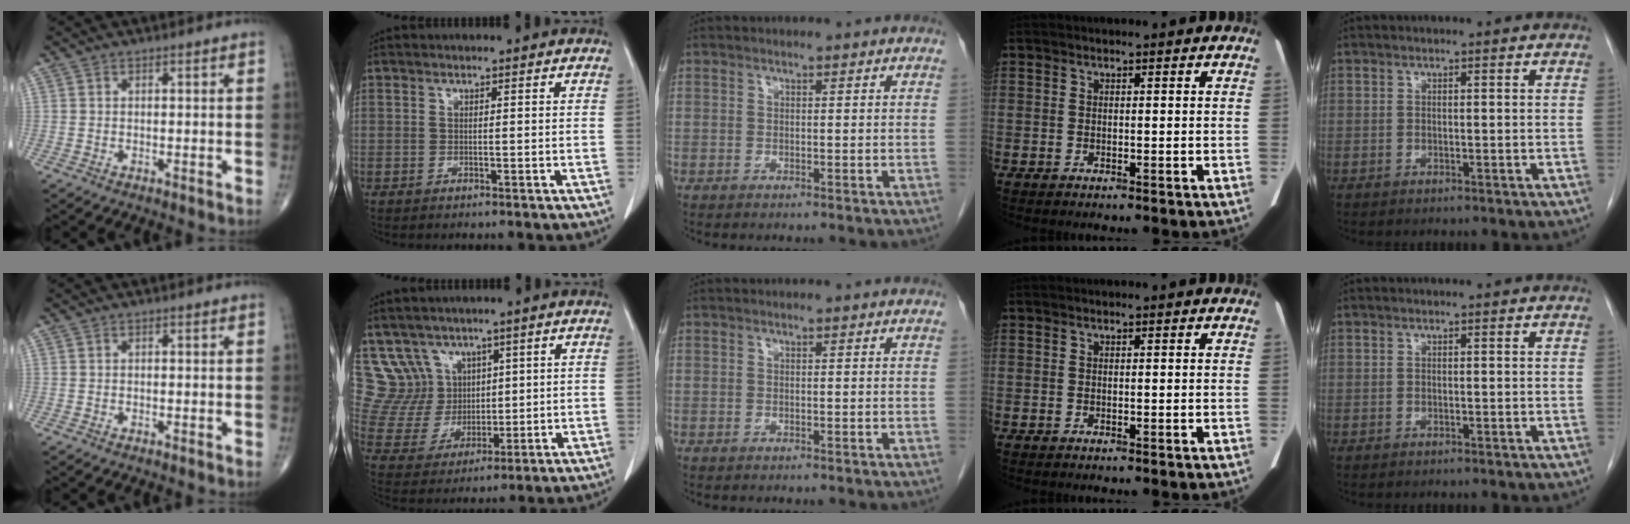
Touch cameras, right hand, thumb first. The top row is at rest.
{"index": {"total": 9.3, "force": [5.7, 7.3, 0.4], "torque": [-0.019, 0.036, 0.127]}}